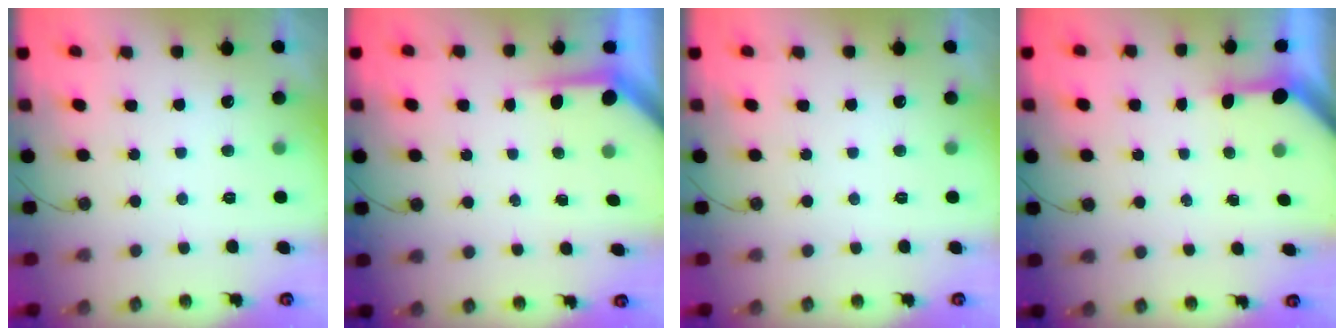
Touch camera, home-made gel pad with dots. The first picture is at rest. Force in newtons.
{"total": 3.9, "press": 3.9, "slide": 0.4}
{"total": 0.0}
{"total": 3.4, "press": 3.4, "slide": 0.3}